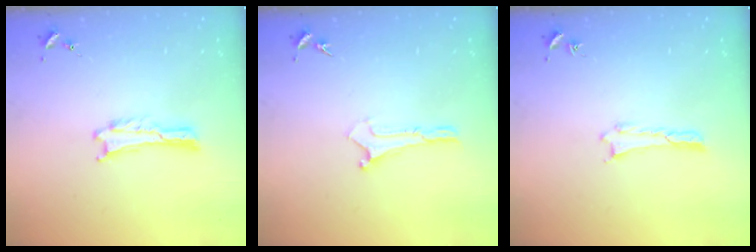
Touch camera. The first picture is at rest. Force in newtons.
{"total": 0.0}
{"total": 0.0}